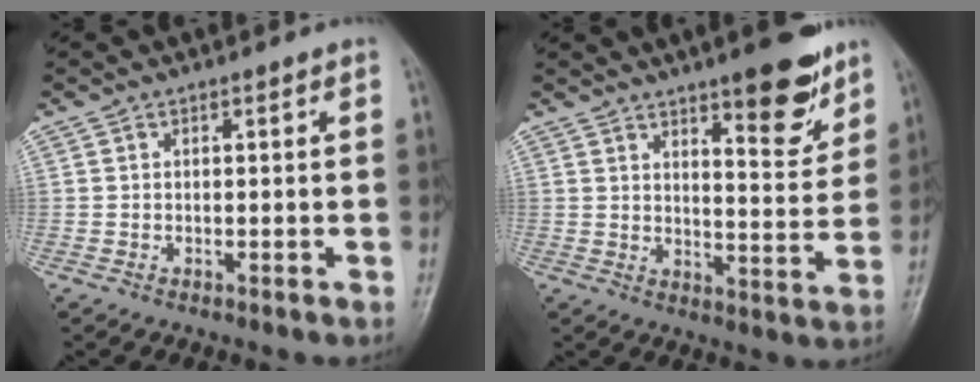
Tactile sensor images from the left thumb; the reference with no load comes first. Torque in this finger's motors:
{"motor_torque": [0.38, 0.46, 0.13, -0.27, 0.06]}